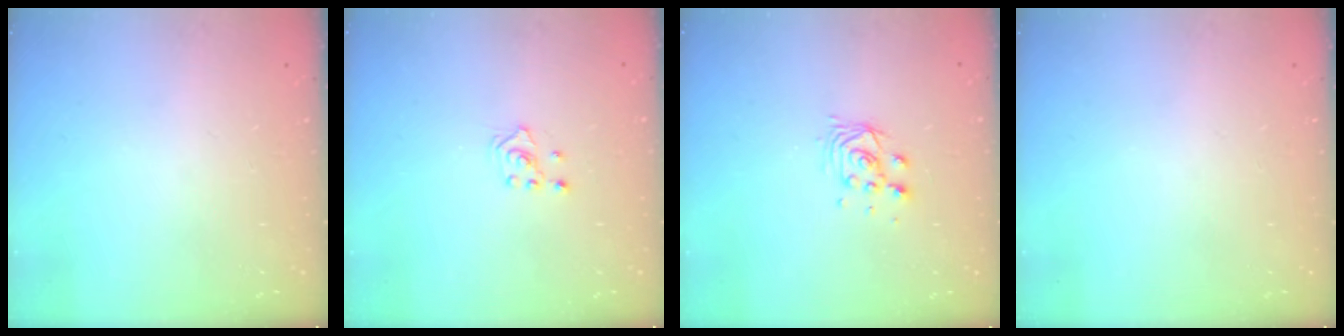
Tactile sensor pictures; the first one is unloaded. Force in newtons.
{"total": 2.1, "press": 1.8, "slide": 0.9}
{"total": 5.8, "press": 5.8, "slide": 0.5}
{"total": 0.0}